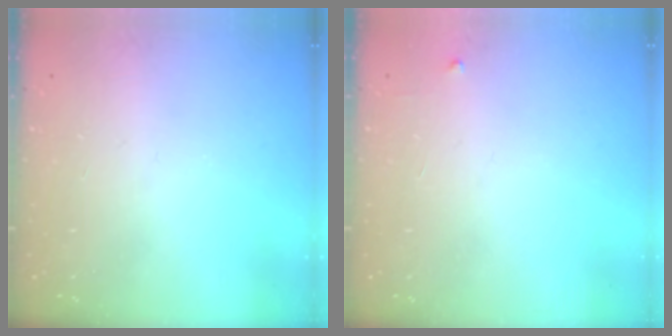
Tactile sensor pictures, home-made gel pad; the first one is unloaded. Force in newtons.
{"total": 2.6, "press": 2.6, "slide": 0.4}